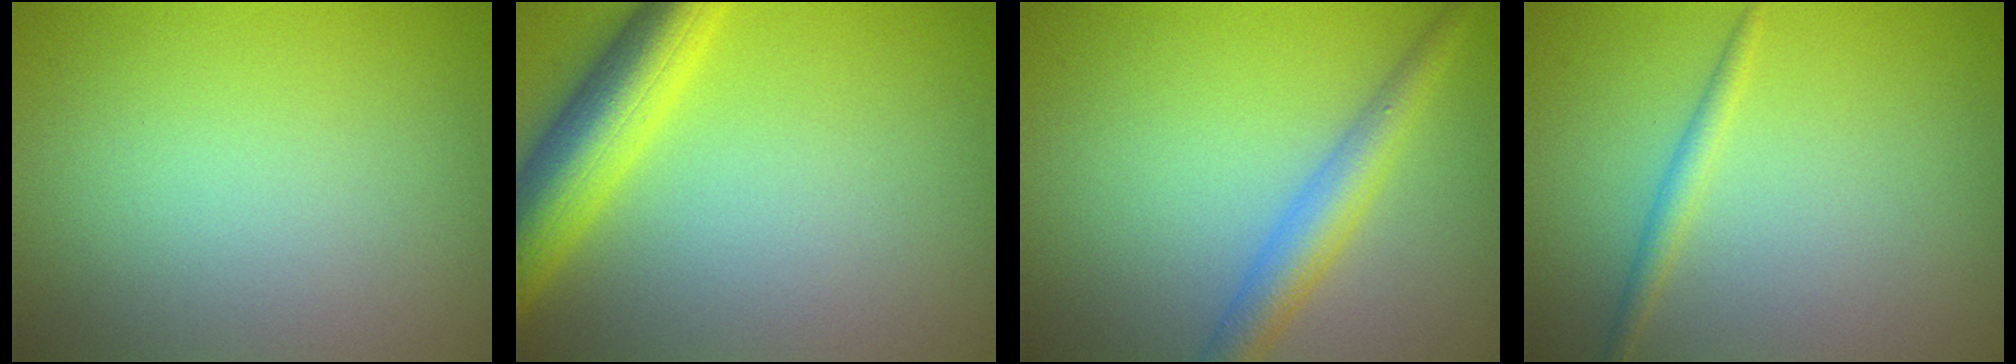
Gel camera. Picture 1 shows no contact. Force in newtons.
{"total": 6.2, "press": 6.2, "slide": 0.3}
{"total": 3.5, "press": 3.5, "slide": 0.1}
{"total": 1.4, "press": 1.4, "slide": 0.1}